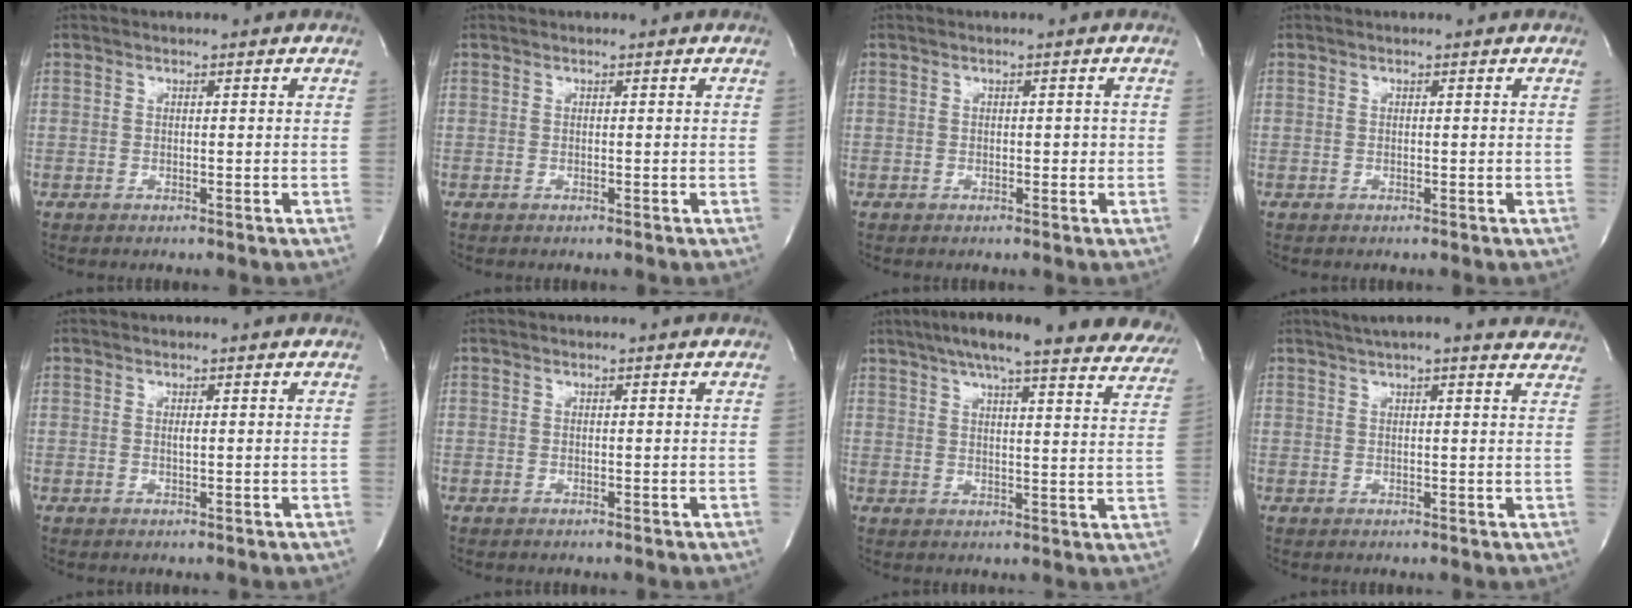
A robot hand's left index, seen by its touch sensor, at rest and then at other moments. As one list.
[{"total": 0.0}, {"total": 1.2, "force": [-0.1, 0.8, 0.9], "torque": [-0.011, 0.003, -0.001]}, {"total": 0.0}, {"total": 0.5, "force": [0.1, 0.0, 0.5], "torque": [-0.016, -0.003, 0.004]}, {"total": 0.0}, {"total": 26.5, "force": [22.6, 4.0, 13.3], "torque": [-0.202, -0.008, 0.269]}, {"total": 14.7, "force": [13.5, 1.4, 5.7], "torque": [-0.080, 0.014, 0.159]}]